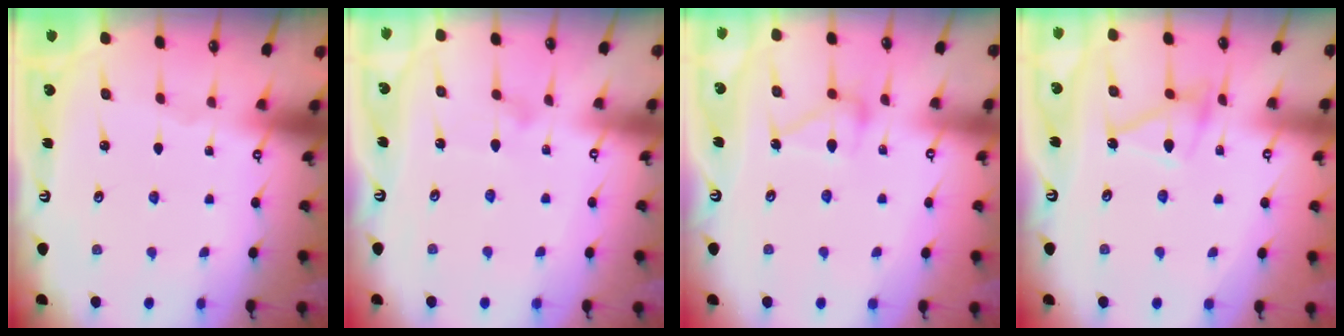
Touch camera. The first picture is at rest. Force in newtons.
{"total": 6.5, "press": 6.5, "slide": 0.3}
{"total": 13.9, "press": 13.9, "slide": 0.5}
{"total": 12.4, "press": 12.3, "slide": 0.7}